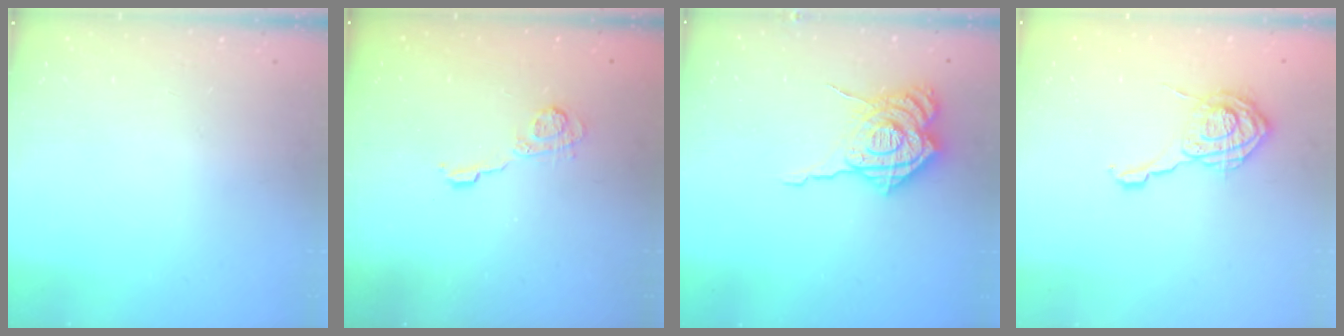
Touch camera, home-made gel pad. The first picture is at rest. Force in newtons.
{"total": 4.9, "press": 4.9, "slide": 0.3}
{"total": 16.1, "press": 16.0, "slide": 1.7}
{"total": 12.1, "press": 12.1, "slide": 0.7}